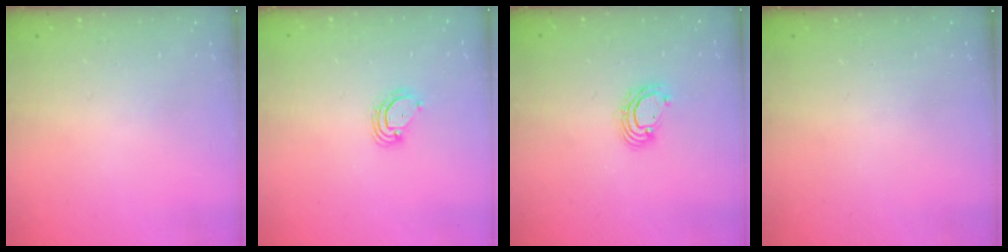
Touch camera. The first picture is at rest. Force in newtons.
{"total": 3.8, "press": 3.8, "slide": 0.3}
{"total": 5.1, "press": 5.1, "slide": 0.2}
{"total": 0.0}